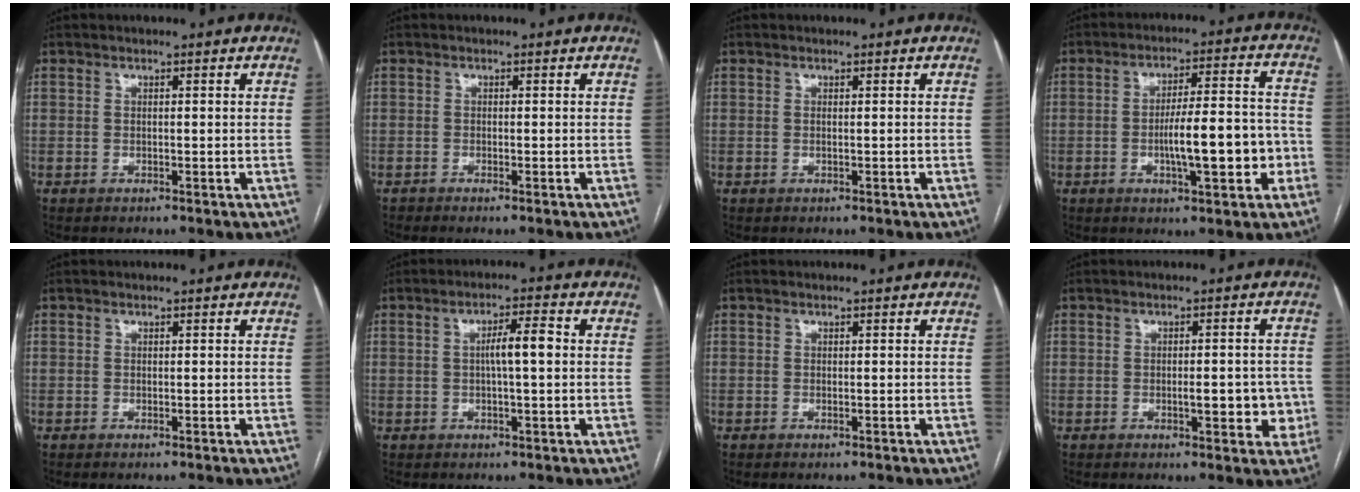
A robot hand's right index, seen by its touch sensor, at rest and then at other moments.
{"total": 0.9, "force": [-0.8, -0.2, 0.4], "torque": [-0.008, 0.000, -0.013]}
{"total": 0.0}
{"total": 11.3, "force": [-2.9, 2.3, 10.6], "torque": [-0.171, 0.019, -0.040]}
{"total": 0.0}
{"total": 4.4, "force": [0.1, 0.3, 4.4], "torque": [-0.076, 0.010, 0.001]}
{"total": 0.0}
{"total": 5.3, "force": [-1.2, 2.0, 4.8], "torque": [-0.058, 0.002, -0.012]}